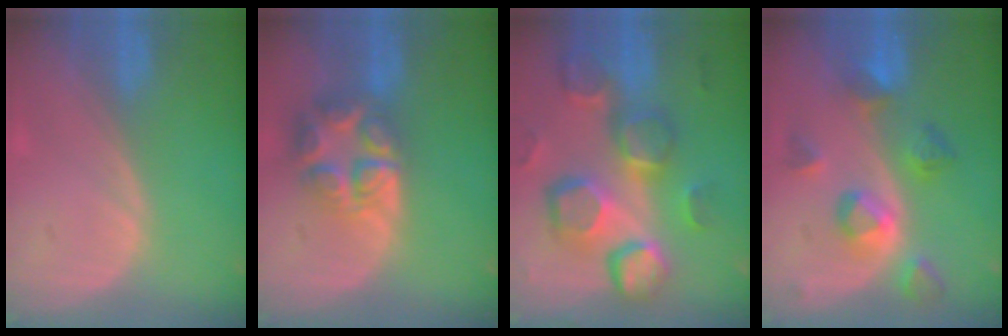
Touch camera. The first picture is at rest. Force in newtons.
{"total": 8.0, "press": 7.0, "slide": 3.8}
{"total": 13.0, "press": 11.4, "slide": 6.3}
{"total": 7.5, "press": 7.1, "slide": 2.6}